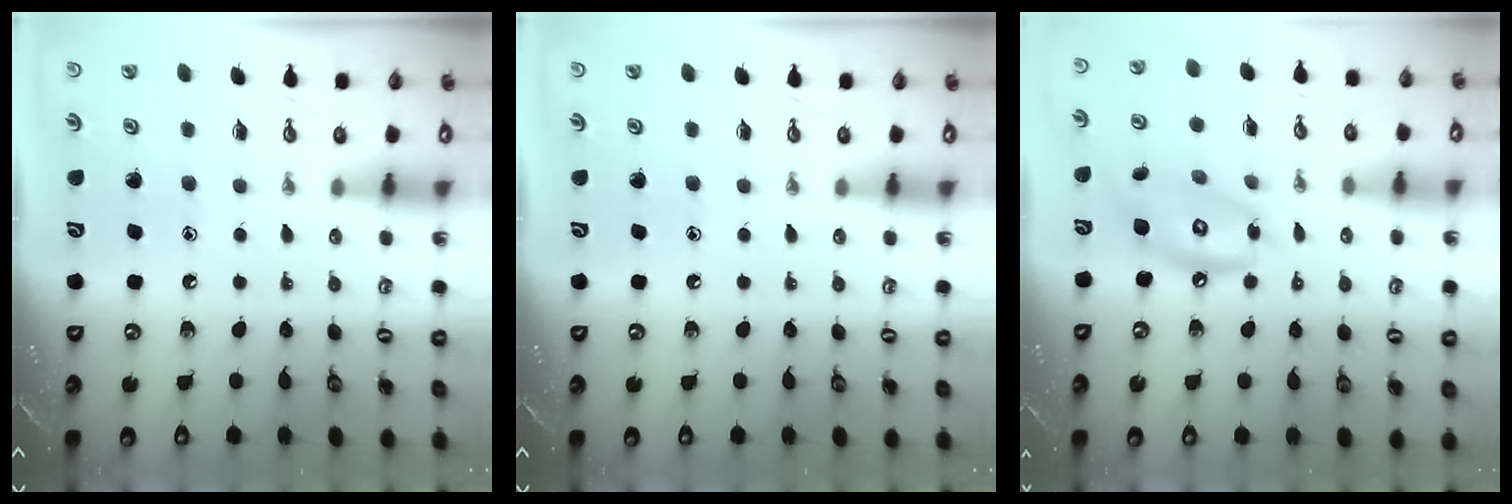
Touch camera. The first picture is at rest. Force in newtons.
{"total": 0.0}
{"total": 11.7, "press": 11.6, "slide": 0.9}